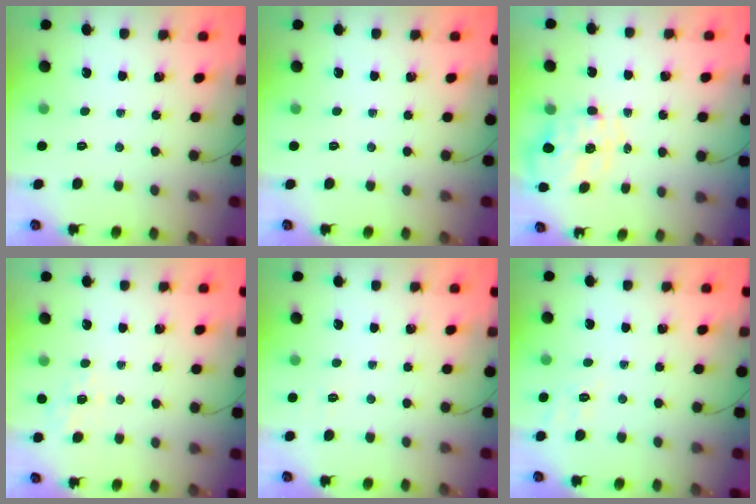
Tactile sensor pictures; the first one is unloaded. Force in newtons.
{"total": 0.0}
{"total": 2.1, "press": 1.7, "slide": 1.1}
{"total": 2.1, "press": 1.3, "slide": 1.7}
{"total": 6.1, "press": 5.8, "slide": 1.8}
{"total": 2.8, "press": 2.0, "slide": 2.0}